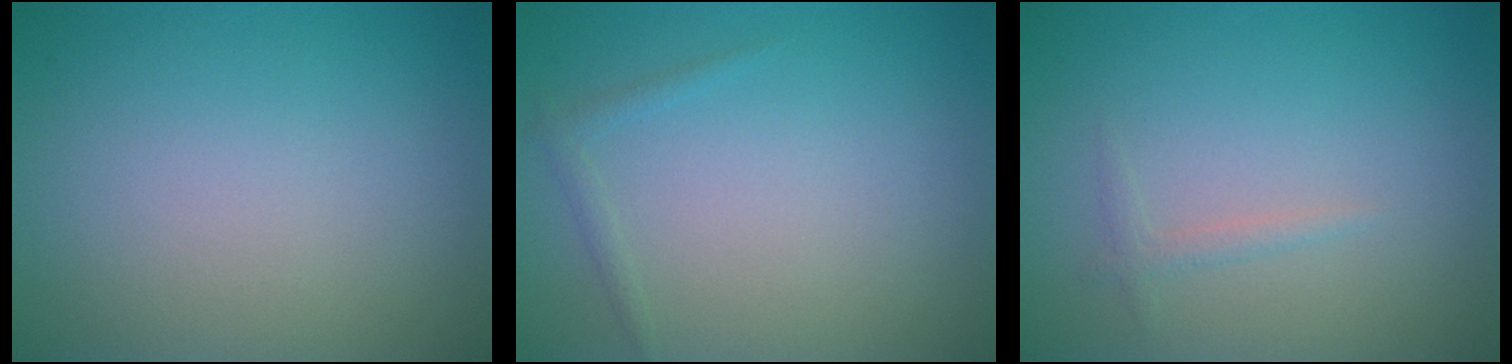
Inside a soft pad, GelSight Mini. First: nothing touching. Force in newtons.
{"total": 0.8, "press": 0.8, "slide": 0.1}
{"total": 0.9, "press": 0.9, "slide": 0.1}